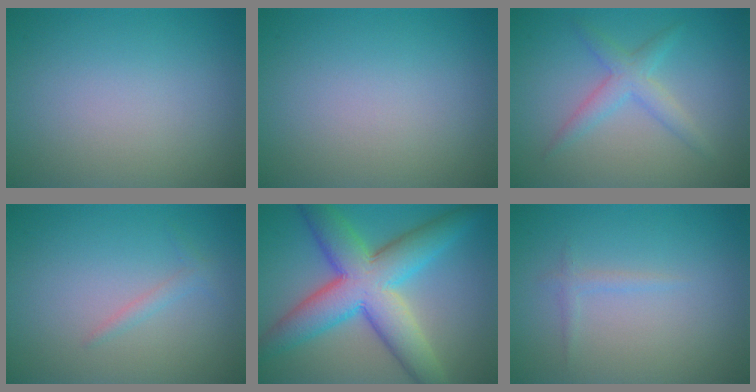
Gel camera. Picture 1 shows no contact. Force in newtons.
{"total": 0.0}
{"total": 2.6, "press": 2.6, "slide": 0.0}
{"total": 1.0, "press": 1.0, "slide": 0.1}
{"total": 10.0, "press": 10.0, "slide": 0.3}
{"total": 0.8, "press": 0.8, "slide": 0.0}